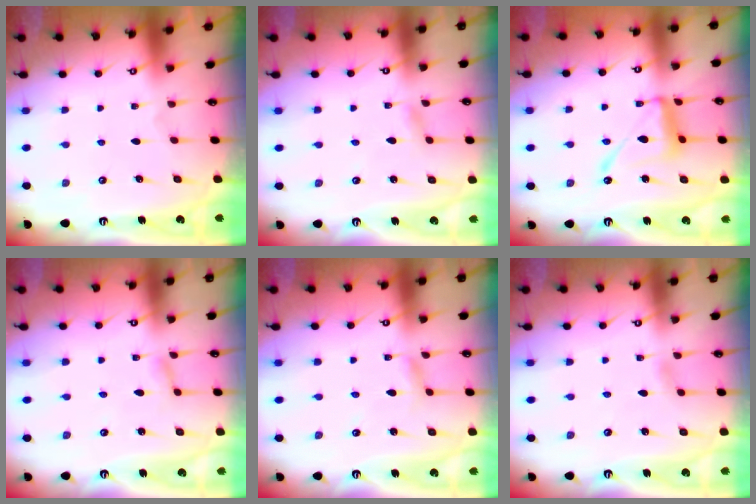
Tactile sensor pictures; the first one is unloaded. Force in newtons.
{"total": 1.5, "press": 1.5, "slide": 0.1}
{"total": 12.6, "press": 12.6, "slide": 1.0}
{"total": 1.8, "press": 1.7, "slide": 0.1}
{"total": 2.6, "press": 2.6, "slide": 0.3}
{"total": 3.0, "press": 3.0, "slide": 0.3}